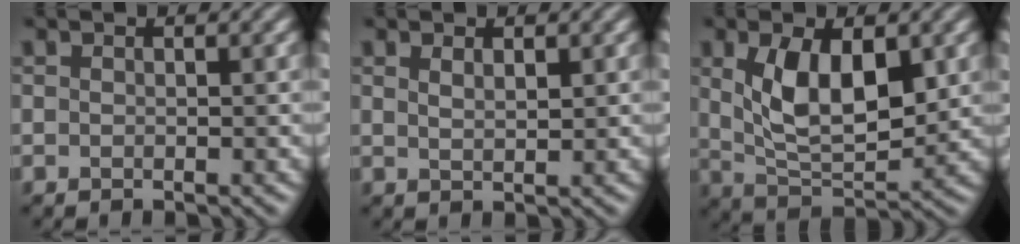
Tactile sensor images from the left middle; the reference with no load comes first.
{"total": 1.4, "force": [0.8, 0.5, 1.0], "torque": [-0.019, -0.002, 0.016]}
{"total": 7.4, "force": [1.7, 3.6, 6.2], "torque": [-0.119, -0.005, 0.034]}